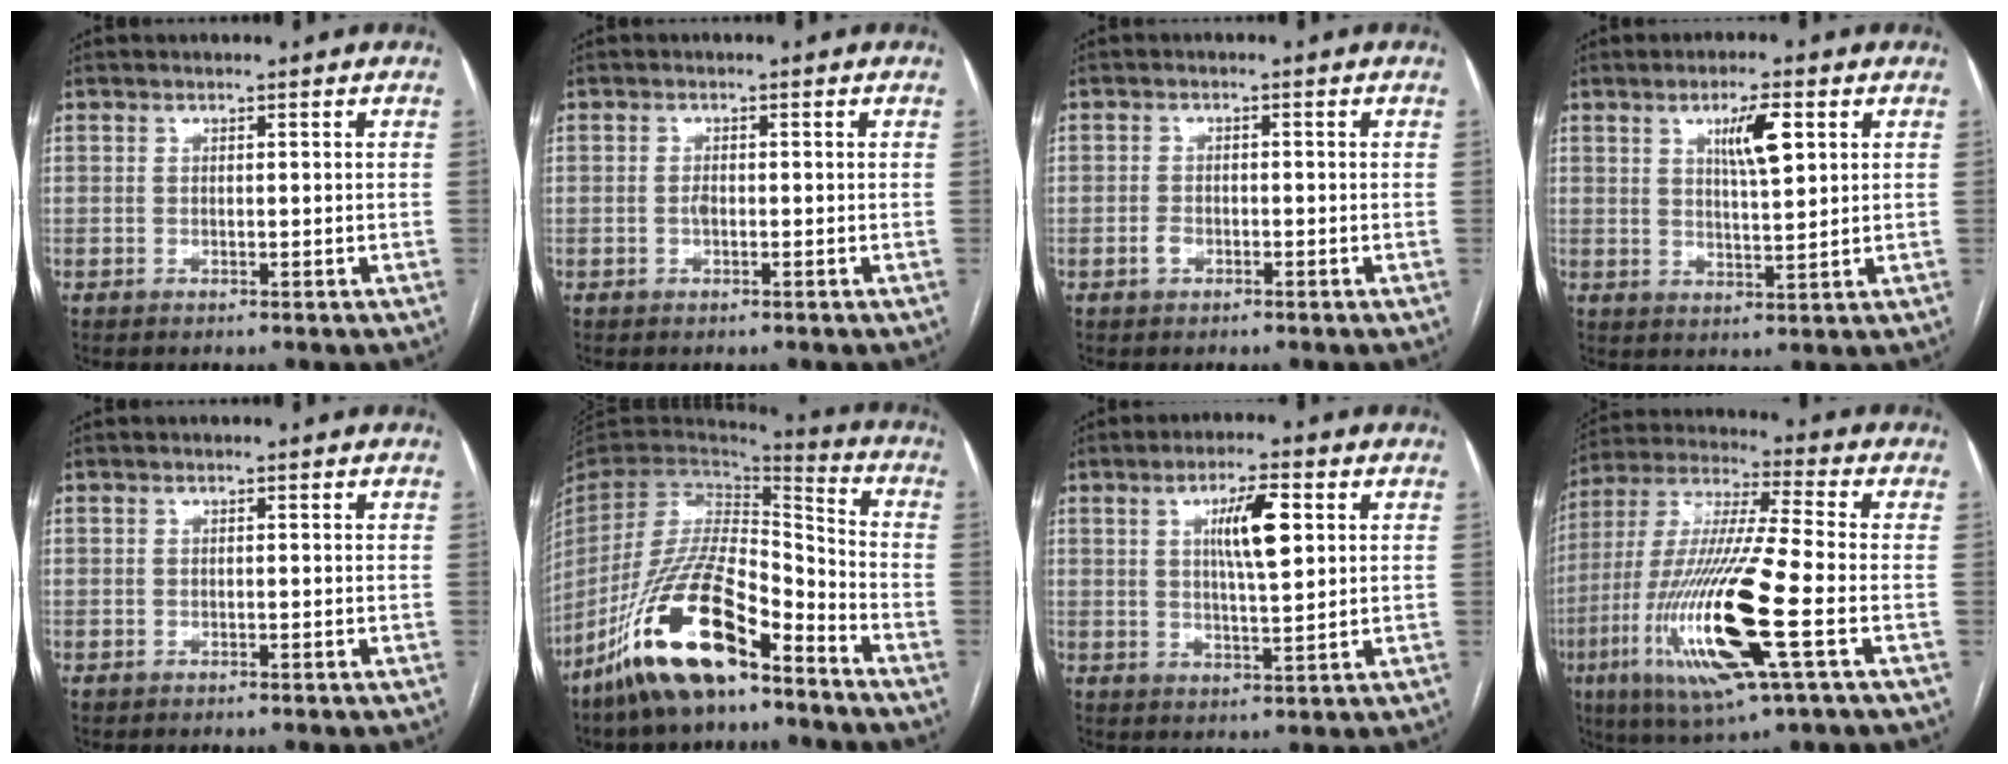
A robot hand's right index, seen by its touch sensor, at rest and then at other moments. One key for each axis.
{"total": 1.0, "fx": -0.3, "fy": 0.4, "fz": 0.9, "tx": -0.018, "ty": 0.001, "tz": -0.006}
{"total": 1.6, "fx": -0.9, "fy": 1.0, "fz": 0.9, "tx": -0.020, "ty": 0.004, "tz": -0.013}
{"total": 6.0, "fx": 2.4, "fy": 1.0, "fz": 5.3, "tx": -0.094, "ty": 0.003, "tz": 0.044}
{"total": 0.0}
{"total": 19.4, "fx": -12.8, "fy": 4.8, "fz": 13.8, "tx": -0.301, "ty": -0.023, "tz": -0.239}
{"total": 7.3, "fx": 2.2, "fy": 1.4, "fz": 6.8, "tx": -0.120, "ty": 0.007, "tz": 0.040}
{"total": 20.6, "fx": -6.4, "fy": 1.3, "fz": 19.6, "tx": -0.427, "ty": -0.031, "tz": -0.120}